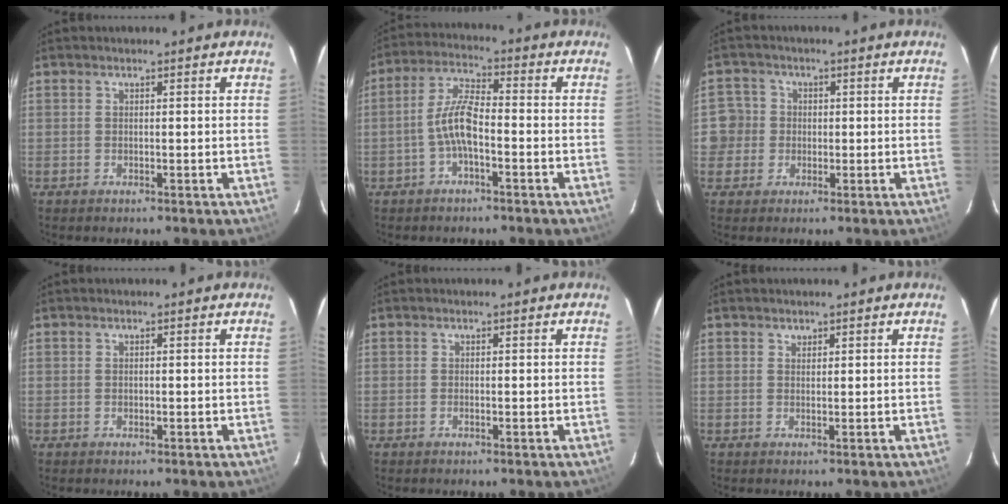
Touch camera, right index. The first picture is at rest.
{"total": 6.1, "force": [-2.2, 1.7, 5.4], "torque": [-0.112, 0.017, -0.044]}
{"total": 4.8, "force": [-0.5, 4.7, 0.6], "torque": [0.006, 0.017, -0.012]}
{"total": 0.0}
{"total": 0.0}
{"total": 0.8, "force": [0.6, 0.5, 0.0], "torque": [0.002, 0.002, 0.010]}